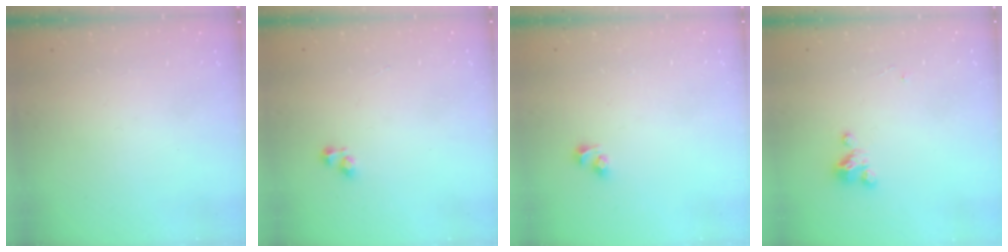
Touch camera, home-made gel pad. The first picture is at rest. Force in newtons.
{"total": 2.4, "press": 2.3, "slide": 0.6}
{"total": 2.7, "press": 2.5, "slide": 1.2}
{"total": 2.7, "press": 2.7, "slide": 0.3}